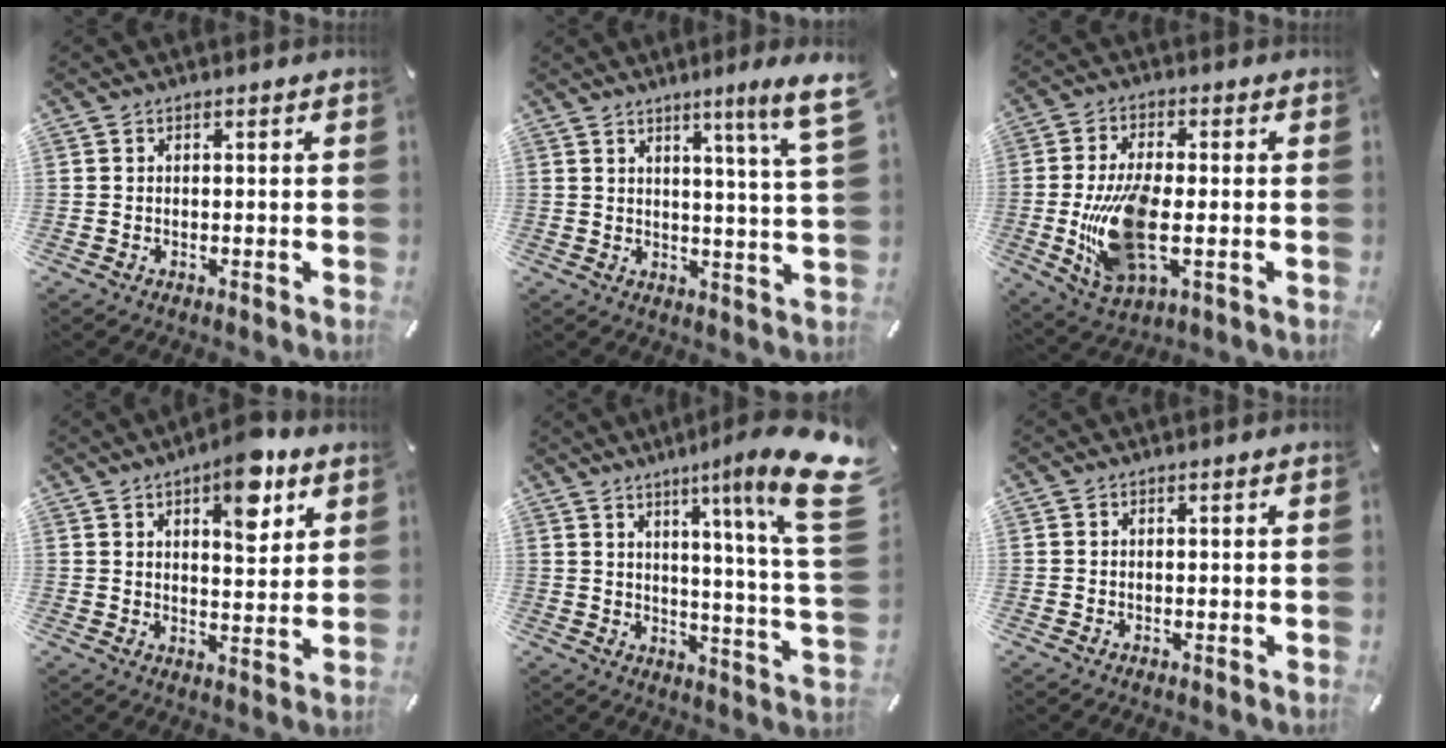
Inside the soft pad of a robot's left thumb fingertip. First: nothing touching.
{"total": 8.9, "force": [5.2, -0.7, 7.2], "torque": [-0.108, -0.037, 0.078]}
{"total": 15.3, "force": [-1.6, 7.4, 13.4], "torque": [-0.272, -0.019, -0.023]}
{"total": 10.7, "force": [6.2, 4.8, 7.3], "torque": [-0.083, -0.033, 0.100]}
{"total": 17.6, "force": [8.6, 1.0, 15.3], "torque": [-0.225, -0.069, 0.115]}
{"total": 0.0}